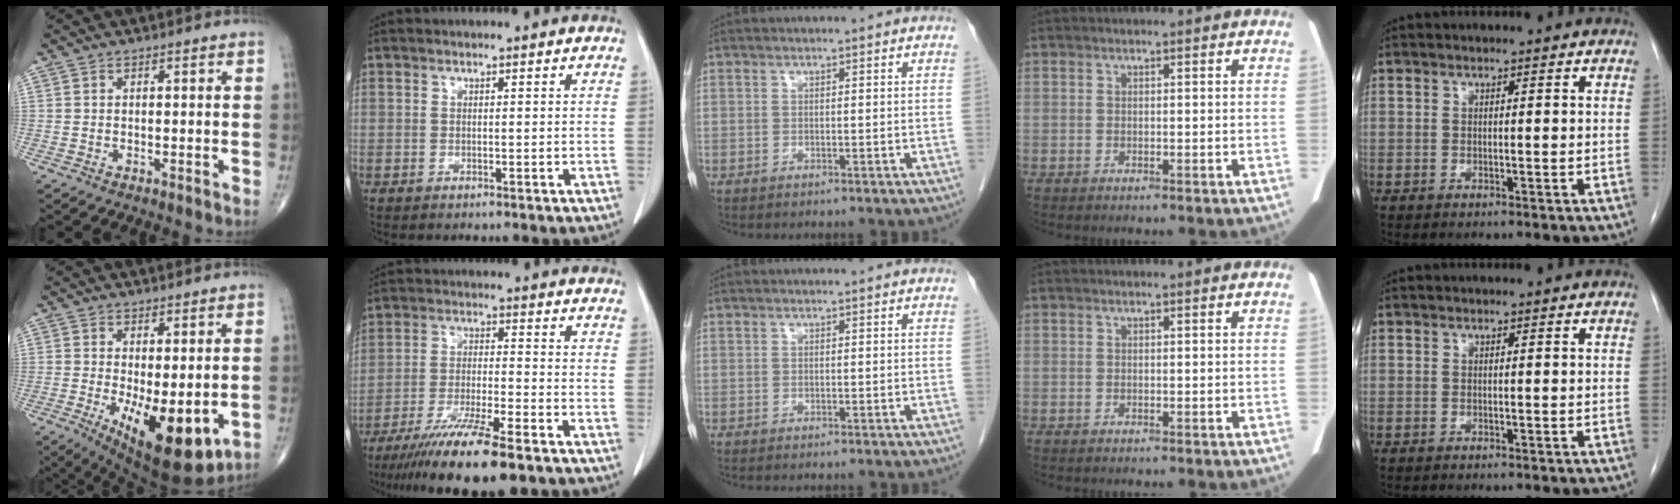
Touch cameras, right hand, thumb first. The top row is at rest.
{"thumb": {"total": 13.8, "force": [-3.1, 5.4, 12.4], "torque": [-0.182, -0.030, -0.029]}, "index": {"total": 14.2, "force": [-10.5, 1.0, 9.6], "torque": [-0.172, -0.038, -0.176]}}